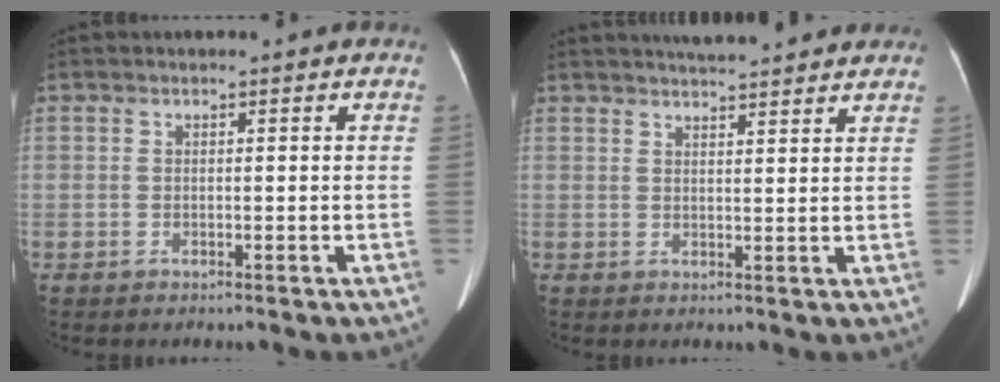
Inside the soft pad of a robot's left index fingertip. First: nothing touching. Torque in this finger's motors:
{"motor_torque": [0.34, -0.70, 0.07, 0.02]}